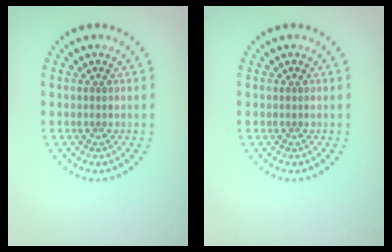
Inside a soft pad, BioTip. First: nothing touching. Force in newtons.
{"total": 0.0}